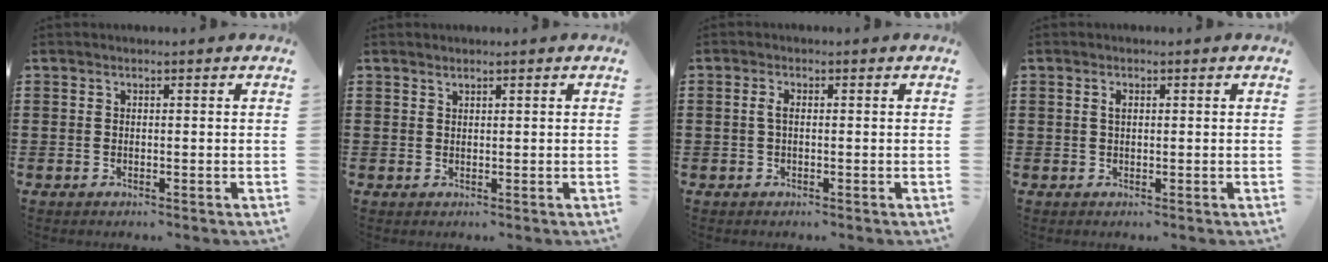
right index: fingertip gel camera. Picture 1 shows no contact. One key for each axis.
{"total": 0.7, "fx": 0.6, "fy": 0.3, "fz": 0.1, "tx": -0.002, "ty": 0.001, "tz": 0.013}
{"total": 1.7, "fx": -0.1, "fy": 0.7, "fz": 1.6, "tx": -0.038, "ty": 0.000, "tz": -0.005}
{"total": 1.2, "fx": 0.3, "fy": 0.6, "fz": 0.9, "tx": -0.021, "ty": 0.003, "tz": 0.005}